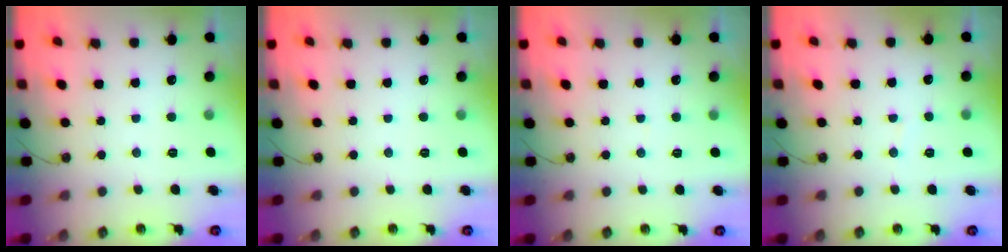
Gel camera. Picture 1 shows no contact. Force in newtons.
{"total": 0.0}
{"total": 1.8, "press": 1.7, "slide": 0.1}
{"total": 2.8, "press": 2.8, "slide": 0.2}